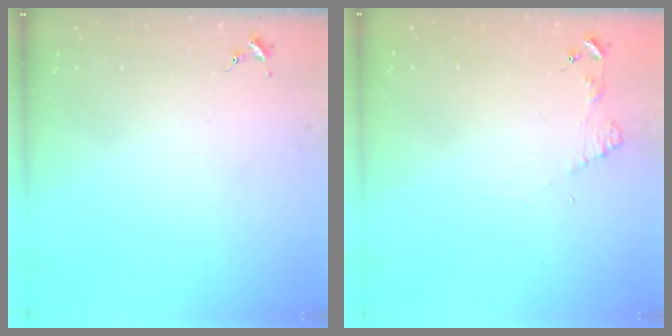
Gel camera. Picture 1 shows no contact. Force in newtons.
{"total": 5.5, "press": 5.5, "slide": 0.6}